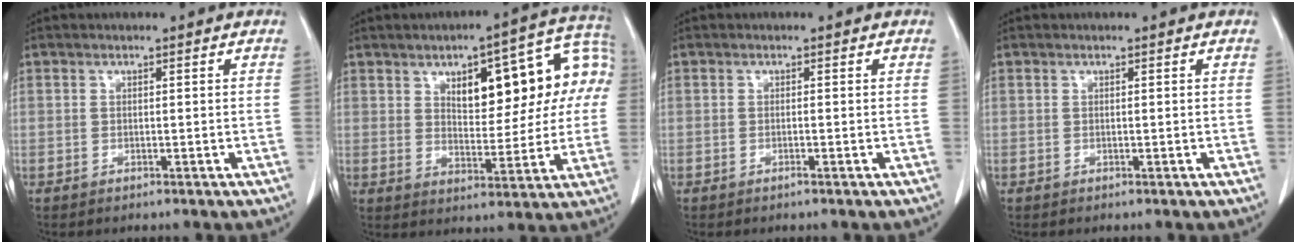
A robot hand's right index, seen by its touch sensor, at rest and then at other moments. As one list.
[{"total": 15.3, "force": [4.0, 6.4, 13.4], "torque": [-0.170, 0.045, 0.056]}, {"total": 0.5, "force": [-0.3, -0.1, 0.4], "torque": [-0.005, 0.002, -0.007]}, {"total": 0.0}]